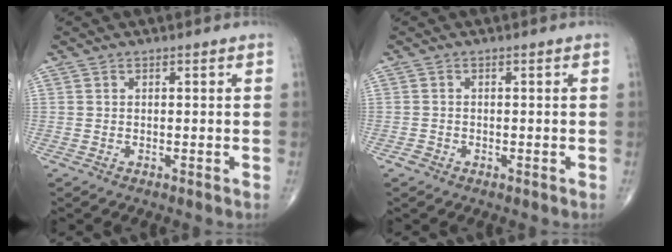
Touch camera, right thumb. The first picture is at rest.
{"total": 1.0, "force": [-0.6, 0.8, 0.2], "torque": [-0.001, 0.004, -0.014]}